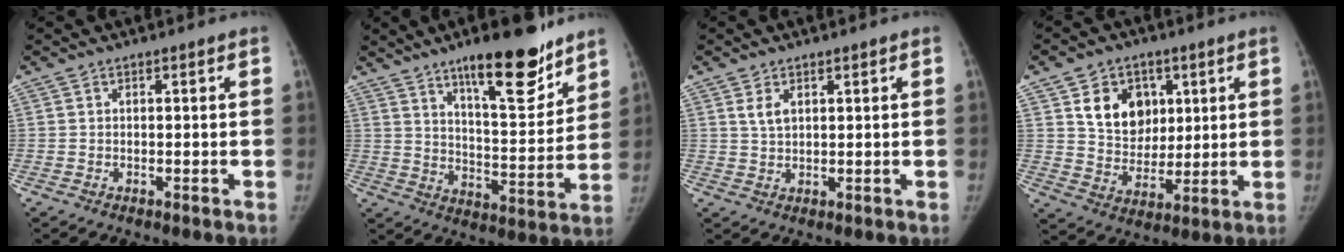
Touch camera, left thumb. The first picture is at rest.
{"total": 17.4, "force": [12.0, 5.0, 11.6], "torque": [-0.131, -0.082, 0.191]}
{"total": 2.7, "force": [1.4, 1.4, 1.8], "torque": [-0.030, -0.004, 0.032]}
{"total": 11.7, "force": [4.3, 9.1, 5.8], "torque": [-0.049, -0.022, 0.082]}